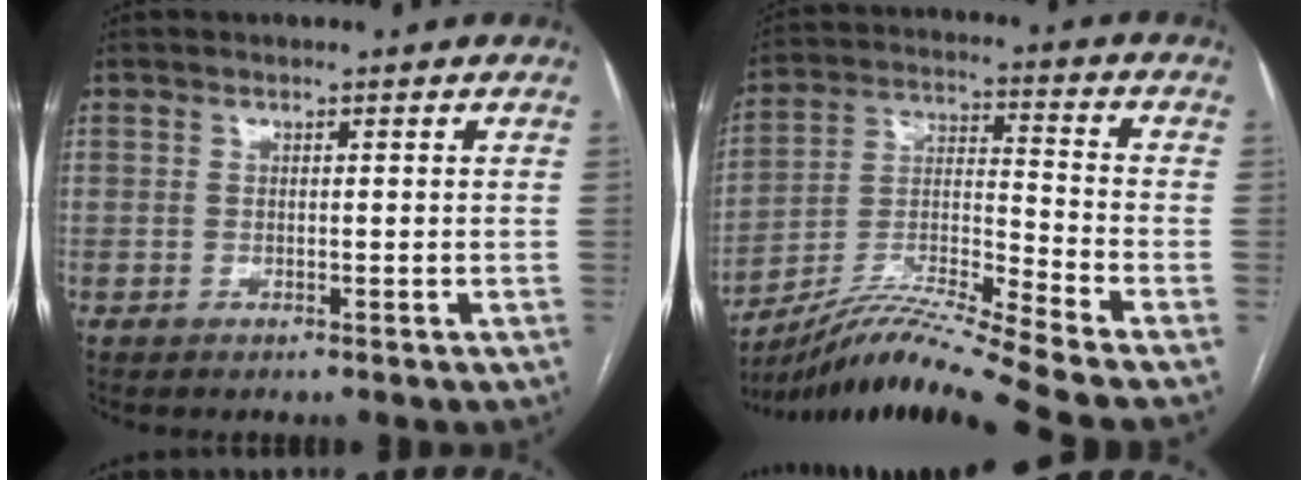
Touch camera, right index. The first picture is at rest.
{"total": 15.3, "force": [-13.5, -3.1, 6.5], "torque": [-0.126, 0.003, -0.245]}